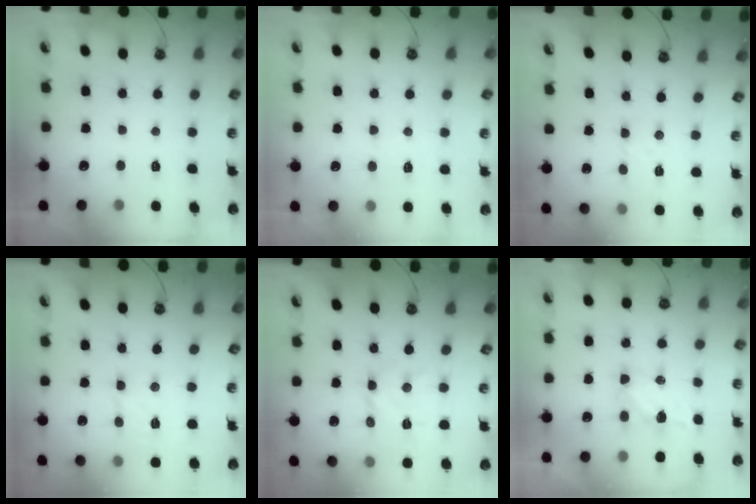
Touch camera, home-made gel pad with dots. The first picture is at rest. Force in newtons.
{"total": 4.2, "press": 4.2, "slide": 0.6}
{"total": 1.8, "press": 1.7, "slide": 0.6}
{"total": 4.2, "press": 4.2, "slide": 0.3}
{"total": 8.7, "press": 8.7, "slide": 0.6}
{"total": 5.5, "press": 5.5, "slide": 0.3}